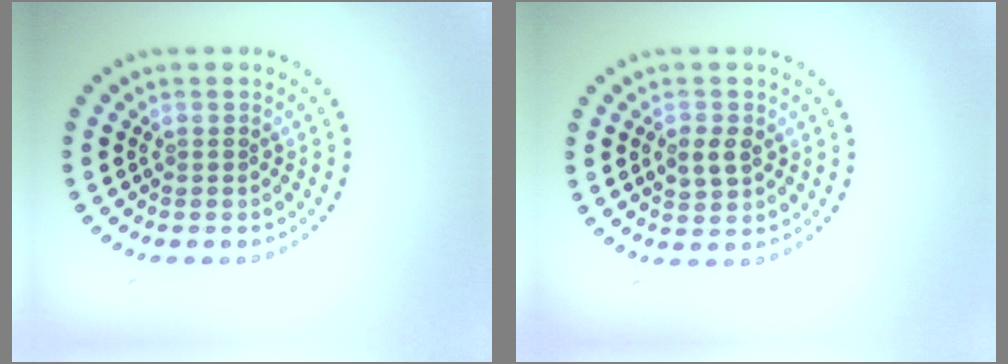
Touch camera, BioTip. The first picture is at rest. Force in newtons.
{"total": 2.5, "press": 2.5, "slide": 0.4}